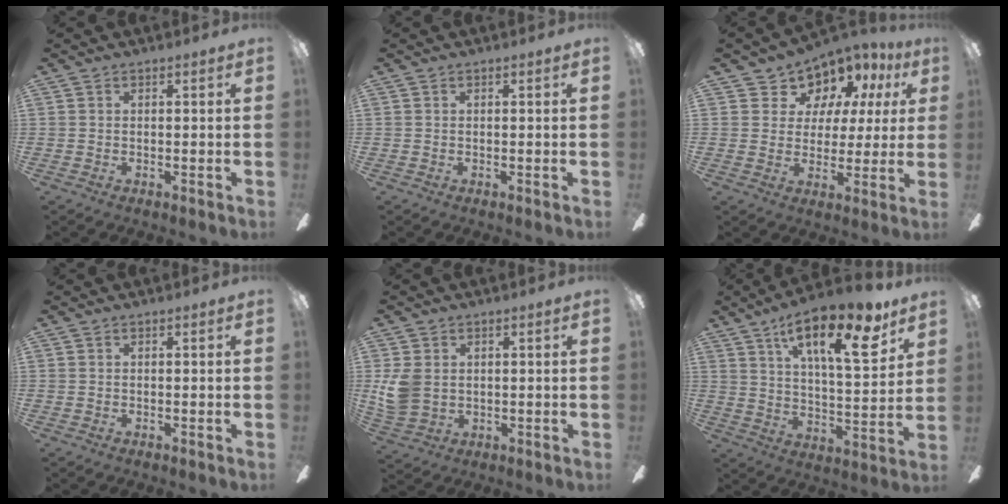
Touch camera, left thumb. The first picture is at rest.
{"total": 0.0}
{"total": 9.0, "force": [6.8, 5.8, 1.0], "torque": [-0.039, -0.058, 0.130]}
{"total": 0.0}
{"total": 7.3, "force": [0.9, 5.9, 4.4], "torque": [-0.093, 0.009, 0.020]}
{"total": 20.2, "force": [12.1, 6.9, 14.6], "torque": [-0.225, -0.058, 0.190]}